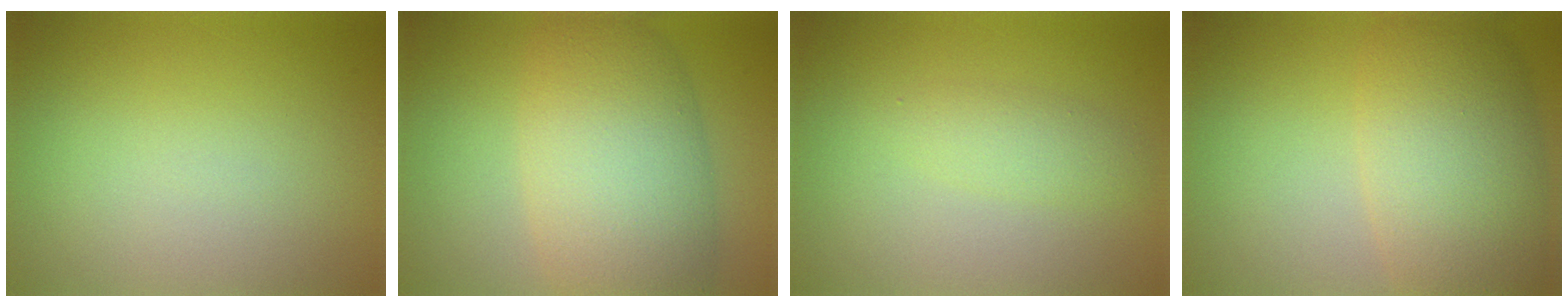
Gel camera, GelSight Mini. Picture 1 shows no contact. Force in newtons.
{"total": 9.0, "press": 9.0, "slide": 0.3}
{"total": 1.8, "press": 1.8, "slide": 0.0}
{"total": 8.4, "press": 8.4, "slide": 0.3}